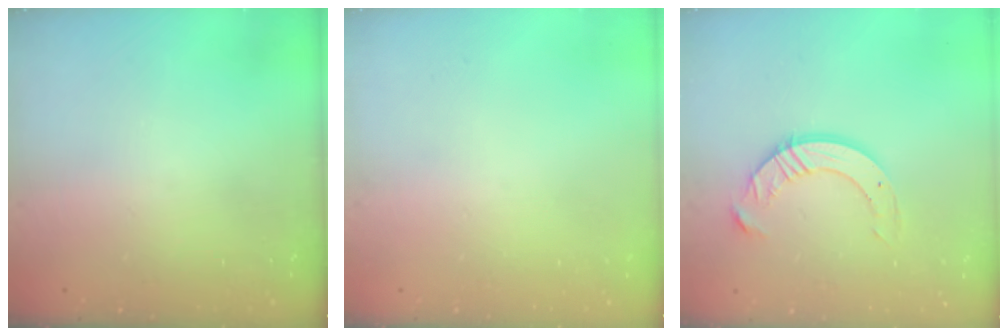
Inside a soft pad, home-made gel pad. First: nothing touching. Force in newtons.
{"total": 0.0}
{"total": 10.5, "press": 10.4, "slide": 0.9}